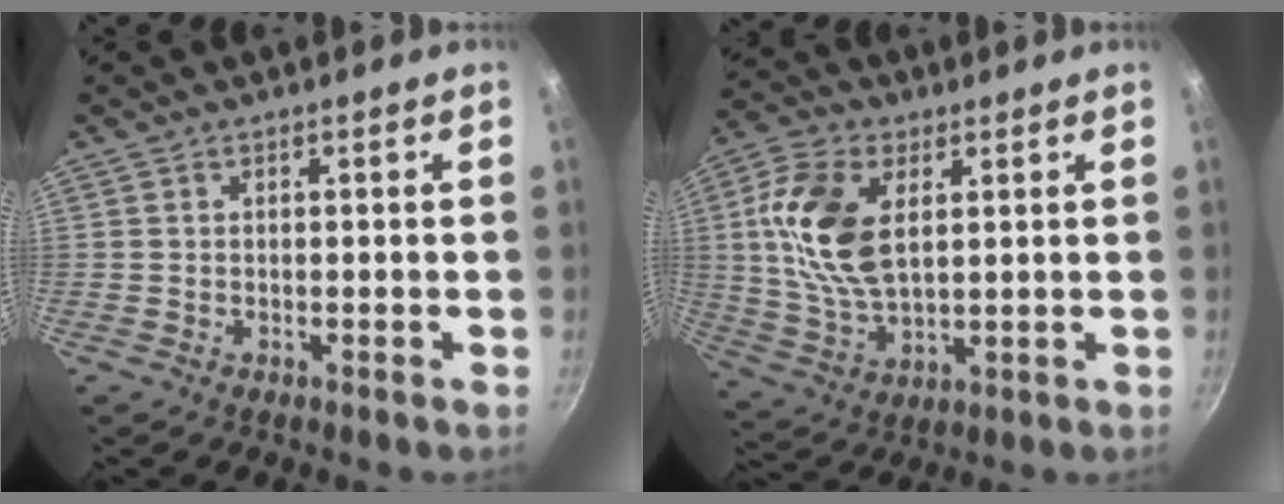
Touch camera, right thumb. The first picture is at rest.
{"total": 14.8, "force": [3.3, 8.5, 11.7], "torque": [-0.222, -0.006, 0.066]}